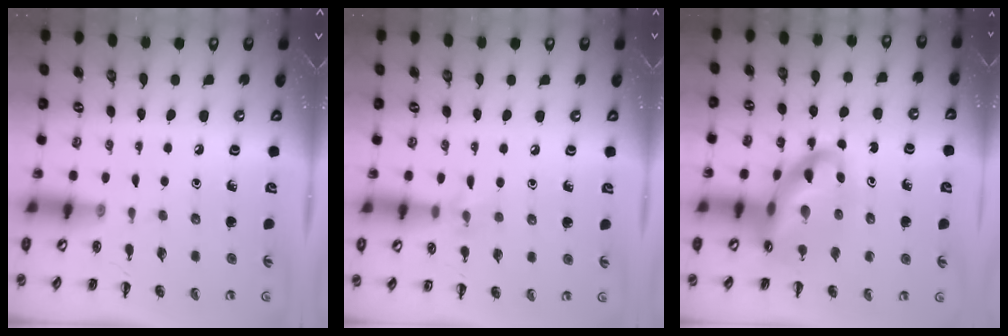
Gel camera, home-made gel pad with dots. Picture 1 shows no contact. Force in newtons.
{"total": 5.9, "press": 5.6, "slide": 1.9}
{"total": 15.6, "press": 15.0, "slide": 4.0}